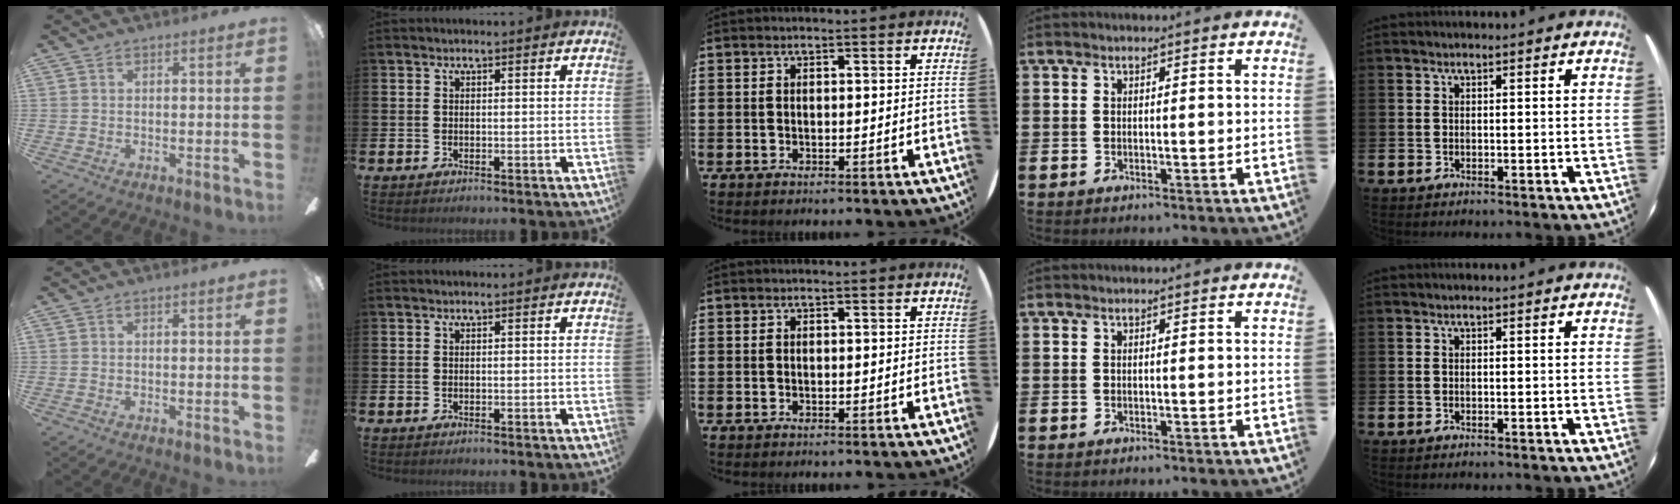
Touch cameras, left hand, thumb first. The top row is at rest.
{}